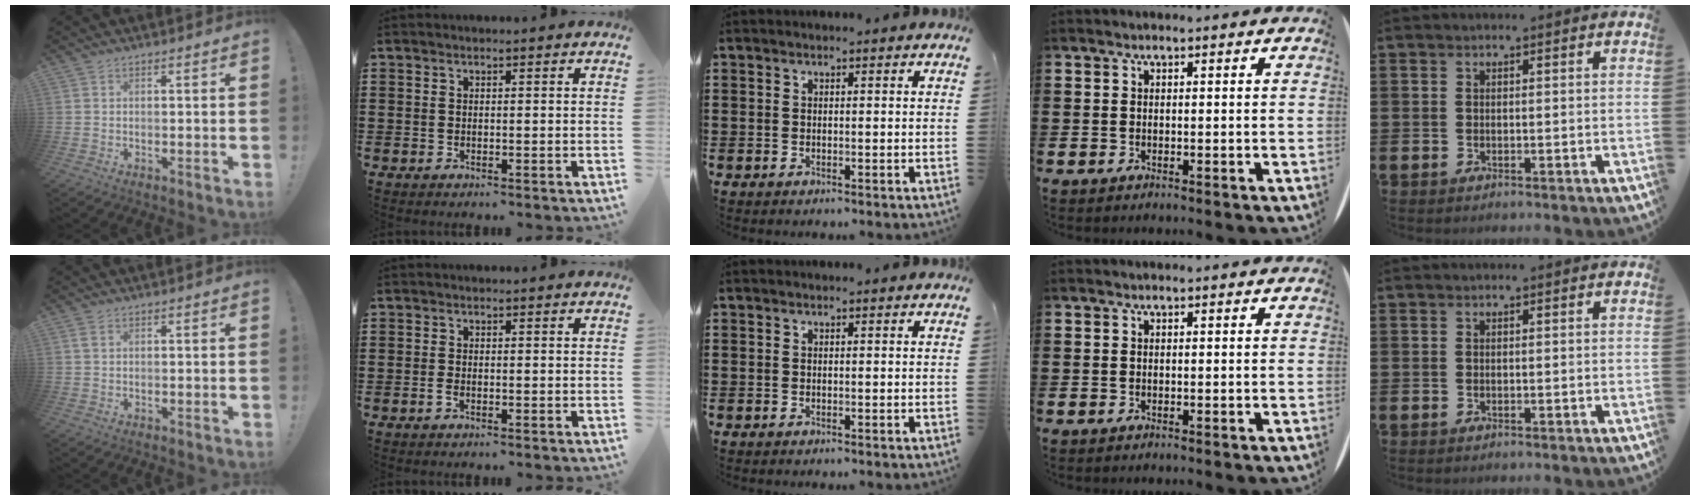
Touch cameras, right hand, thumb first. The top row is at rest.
{"thumb": {"total": 1.2, "force": [0.6, 0.6, 0.8], "torque": [-0.009, 0.000, 0.010]}, "index": {"total": 0.9, "force": [-0.5, 0.4, 0.7], "torque": [-0.024, -0.004, -0.010]}}